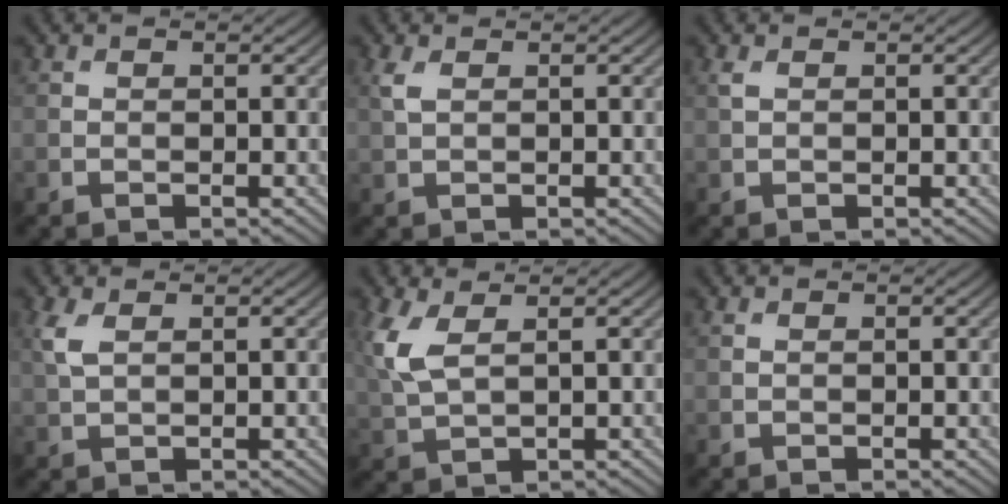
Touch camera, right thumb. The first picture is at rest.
{"total": 1.7, "force": [0.7, 0.7, 1.3], "torque": [-0.039, 0.004, 0.016]}
{"total": 0.9, "force": [0.4, 0.3, 0.7], "torque": [-0.022, 0.002, 0.009]}
{"total": 2.6, "force": [1.1, 1.2, 2.1], "torque": [-0.061, 0.005, 0.024]}
{"total": 5.1, "force": [2.0, 2.2, 4.2], "torque": [-0.116, 0.005, 0.042]}
{"total": 0.0}